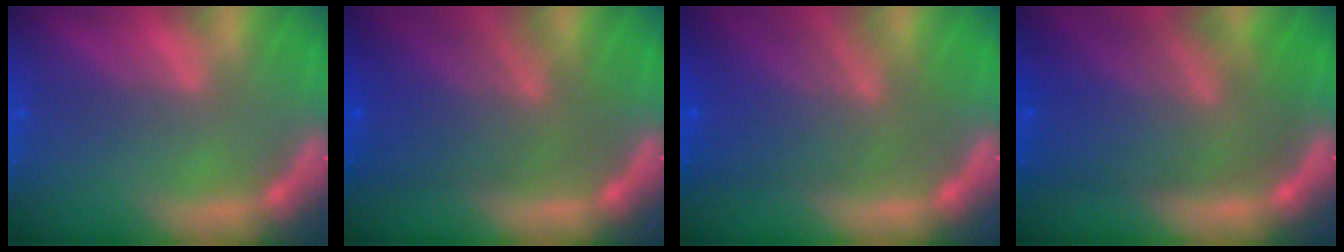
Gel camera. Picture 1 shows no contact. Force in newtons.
{"total": 8.0}
{"total": 8.0}
{"total": 10.0}